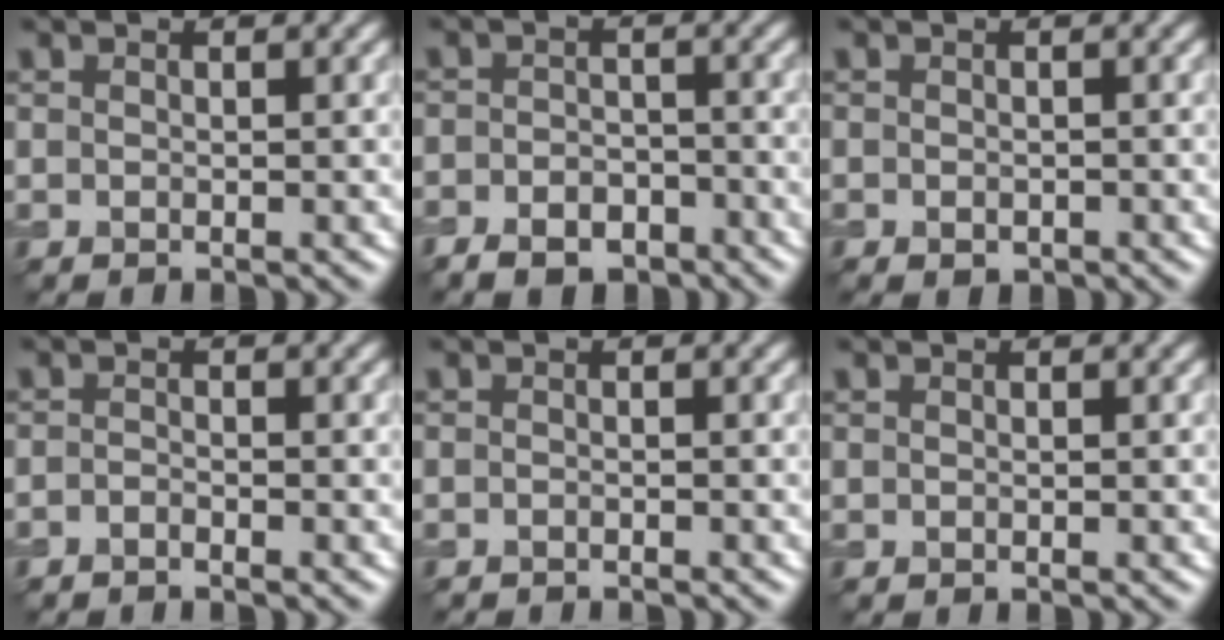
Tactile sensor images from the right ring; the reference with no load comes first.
{"total": 4.3, "force": [-3.1, 2.3, 1.9], "torque": [-0.020, 0.002, -0.055]}
{"total": 1.0, "force": [-0.4, 0.6, 0.6], "torque": [-0.008, -0.005, -0.006]}
{"total": 0.8, "force": [-0.7, 0.2, 0.3], "torque": [-0.006, -0.001, -0.016]}
{"total": 1.1, "force": [-1.0, 0.1, 0.2], "torque": [-0.001, -0.008, -0.019]}
{"total": 0.0}